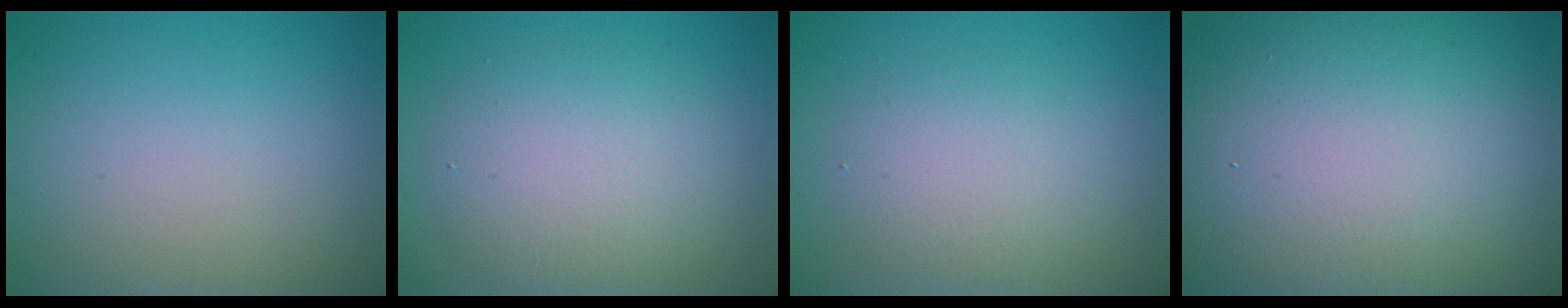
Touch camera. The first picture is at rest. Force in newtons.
{"total": 5.0, "press": 5.0, "slide": 0.3}
{"total": 3.5, "press": 3.5, "slide": 0.2}
{"total": 23.6, "press": 23.6, "slide": 1.3}